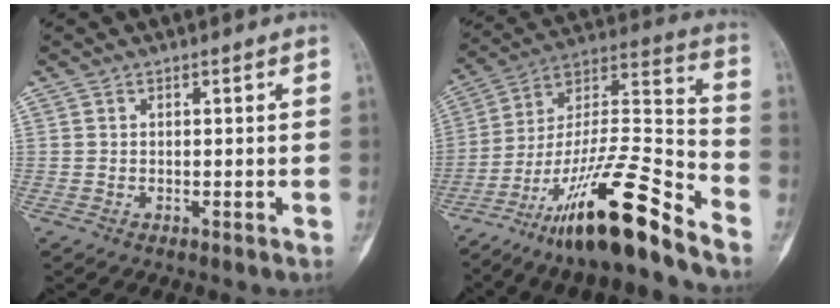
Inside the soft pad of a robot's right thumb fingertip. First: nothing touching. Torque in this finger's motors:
{"motor_torque": [3.41, 0.71, 1.25, -1.52, 0.50]}